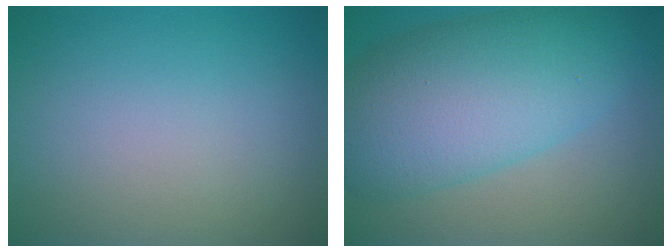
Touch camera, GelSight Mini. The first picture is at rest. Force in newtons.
{"total": 10.0, "press": 10.0, "slide": 0.2}